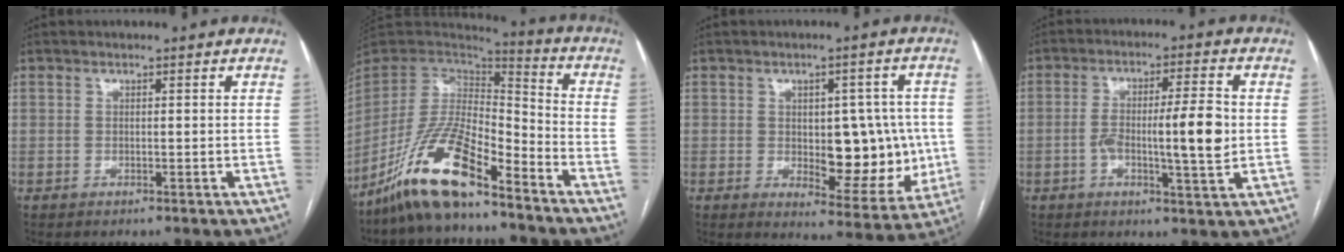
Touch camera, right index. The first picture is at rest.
{"total": 15.1, "force": [-10.6, 3.7, 10.1], "torque": [-0.198, 0.006, -0.197]}
{"total": 11.8, "force": [-0.5, 5.6, 10.3], "torque": [-0.113, 0.011, 0.011]}
{"total": 9.7, "force": [-0.7, 1.3, 9.6], "torque": [-0.160, 0.011, -0.010]}